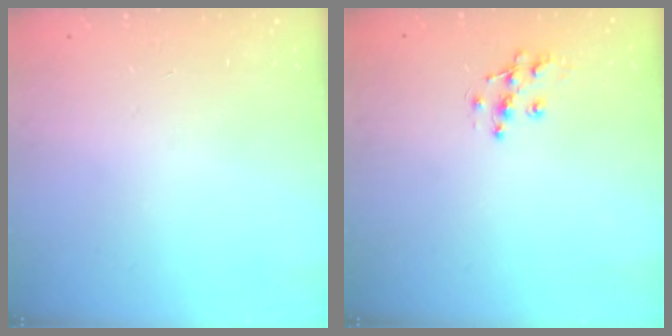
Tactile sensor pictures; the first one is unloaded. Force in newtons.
{"total": 8.5, "press": 8.4, "slide": 0.6}